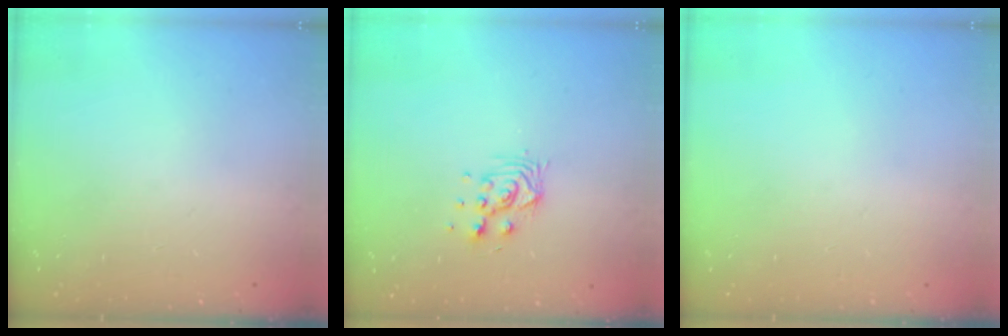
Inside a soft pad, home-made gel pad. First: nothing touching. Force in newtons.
{"total": 5.9, "press": 5.9, "slide": 0.4}
{"total": 0.0}